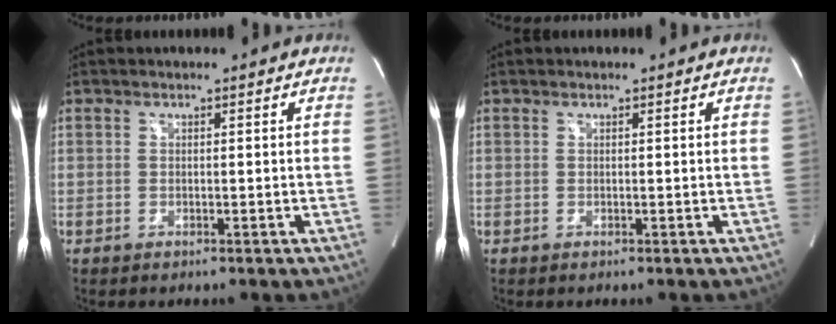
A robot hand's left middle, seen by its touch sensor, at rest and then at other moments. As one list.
[{"total": 0.0}]